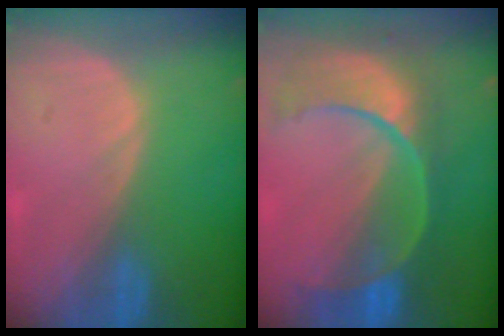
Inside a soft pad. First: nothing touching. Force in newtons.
{"total": 11.1, "press": 9.3, "slide": 6.0}